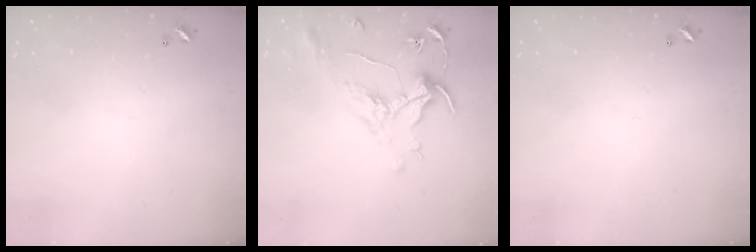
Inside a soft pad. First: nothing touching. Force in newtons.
{"total": 1.5, "press": 1.3, "slide": 0.7}
{"total": 0.0}